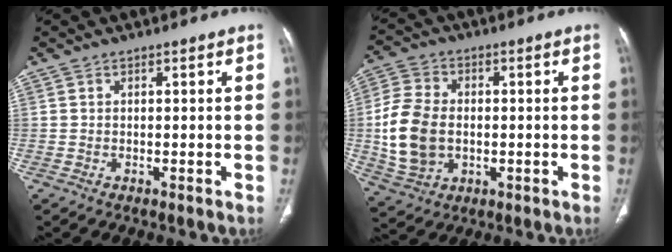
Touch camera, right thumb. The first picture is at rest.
{"total": 12.9, "force": [-0.6, 9.2, 9.0], "torque": [-0.175, 0.005, -0.007]}